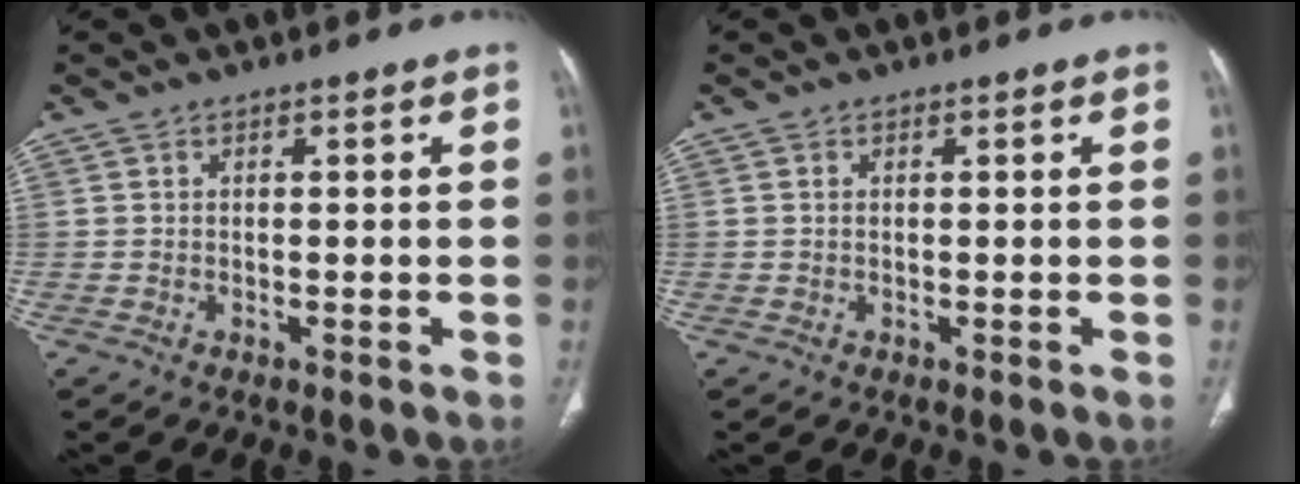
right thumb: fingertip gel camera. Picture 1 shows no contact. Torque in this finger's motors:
{"motor_torque": [0.61, 0.24, -0.35, -0.10, 0.03]}